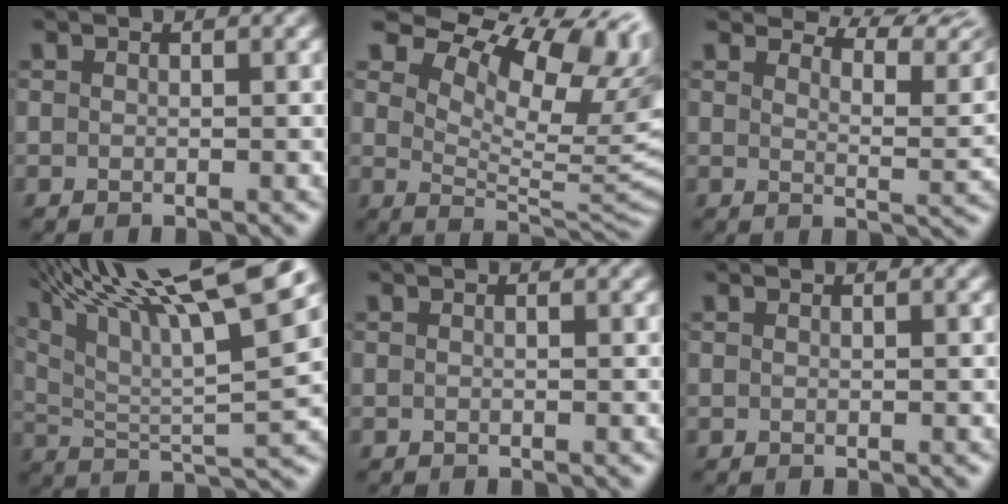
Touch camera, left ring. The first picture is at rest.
{"total": 13.6, "force": [8.0, 5.8, 9.3], "torque": [-0.139, 0.032, 0.114]}
{"total": 8.8, "force": [7.8, 1.9, 3.6], "torque": [-0.062, 0.011, 0.100]}
{"total": 17.1, "force": [10.6, 3.7, 12.9], "torque": [-0.228, 0.028, 0.164]}
{"total": 0.0}
{"total": 0.0}